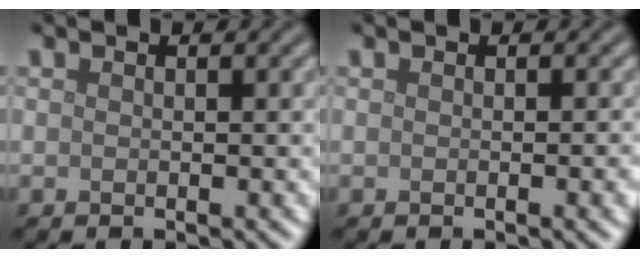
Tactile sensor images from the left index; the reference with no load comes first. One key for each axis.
{"total": 1.6, "fx": -0.2, "fy": 0.4, "fz": 1.6, "tx": -0.016, "ty": 0.000, "tz": -0.003}